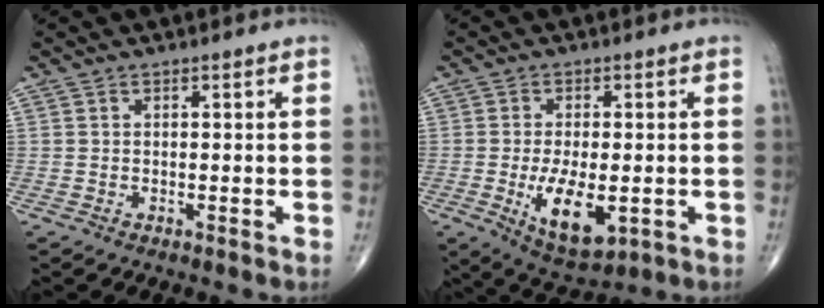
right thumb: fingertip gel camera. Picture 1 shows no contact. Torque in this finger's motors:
{"motor_torque": [-0.24, 1.24, 0.51, 0.45, 0.29]}